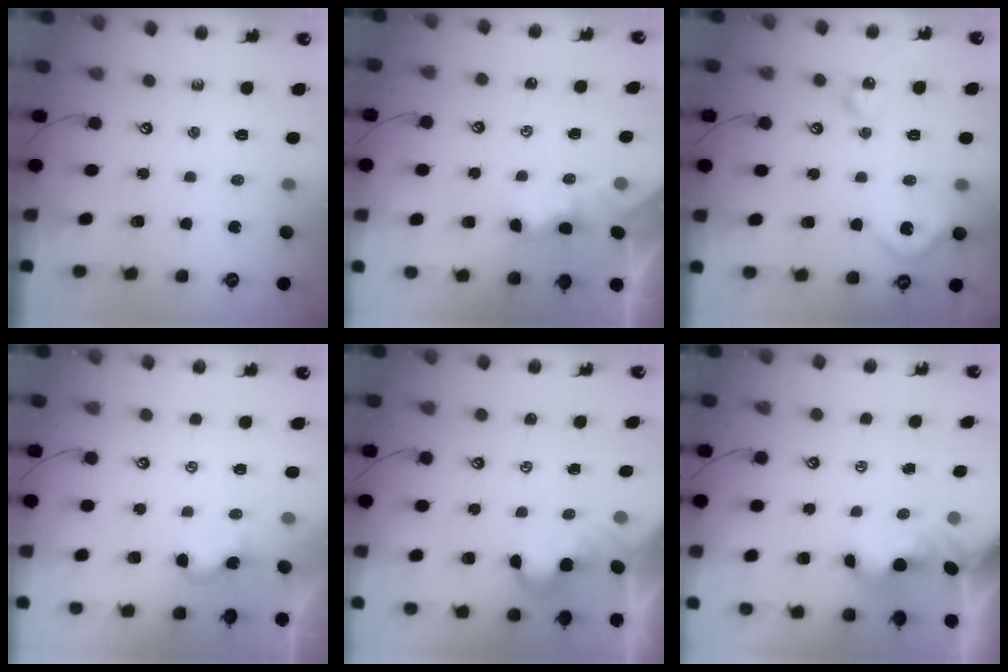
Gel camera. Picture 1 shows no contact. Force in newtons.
{"total": 1.7, "press": 1.7, "slide": 0.5}
{"total": 9.9, "press": 9.8, "slide": 1.3}
{"total": 2.1, "press": 2.1, "slide": 0.4}
{"total": 2.0, "press": 1.9, "slide": 0.5}
{"total": 1.6, "press": 1.4, "slide": 0.7}